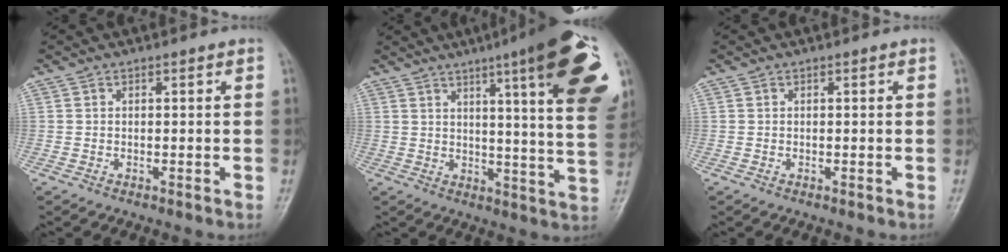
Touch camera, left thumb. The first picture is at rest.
{"total": 21.3, "force": [9.7, 2.7, 18.7], "torque": [-0.230, -0.034, 0.118]}
{"total": 0.0}